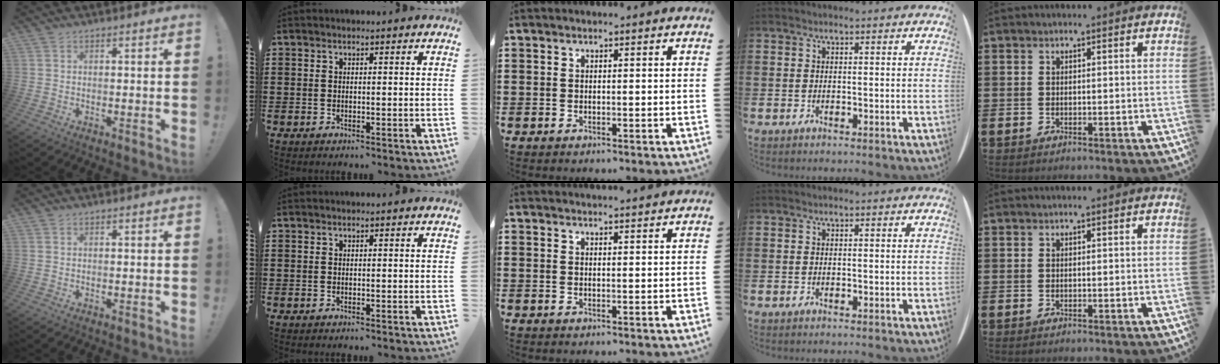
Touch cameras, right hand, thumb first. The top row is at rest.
{"middle": {"total": 1.5, "force": [1.4, -0.1, 0.3], "torque": [-0.001, -0.004, 0.025]}}